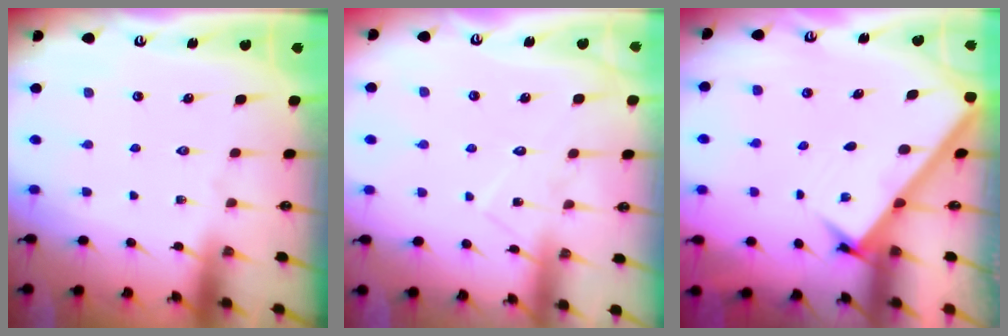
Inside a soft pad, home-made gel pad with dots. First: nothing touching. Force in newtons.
{"total": 8.7, "press": 8.7, "slide": 0.6}
{"total": 2.7, "press": 2.7, "slide": 0.3}